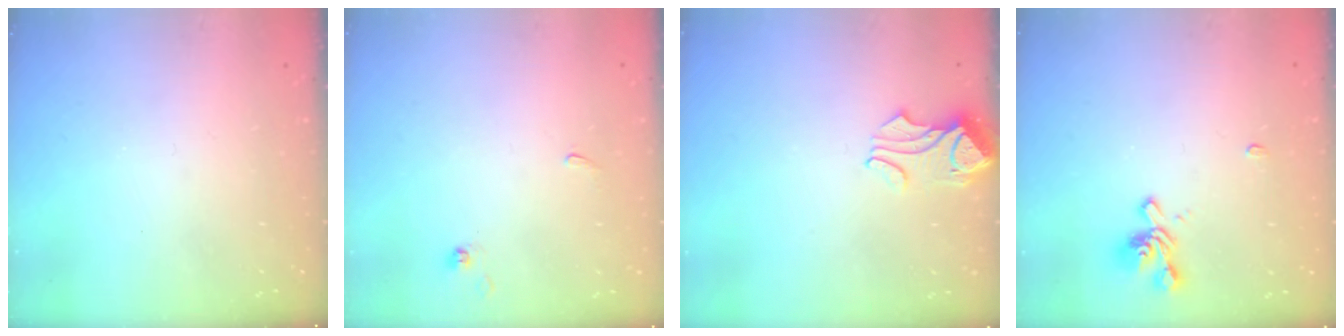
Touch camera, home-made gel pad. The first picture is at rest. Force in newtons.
{"total": 0.9, "press": 0.9, "slide": 0.2}
{"total": 0.9, "press": 0.8, "slide": 0.5}
{"total": 1.6, "press": 1.1, "slide": 1.1}